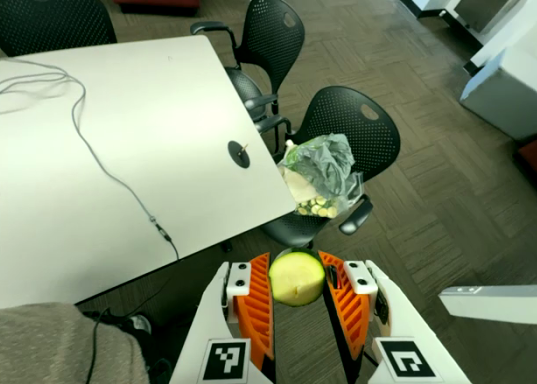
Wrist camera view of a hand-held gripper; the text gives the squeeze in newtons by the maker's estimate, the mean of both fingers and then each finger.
{"total": 11.2, "left": 11.3, "right": 11.1}